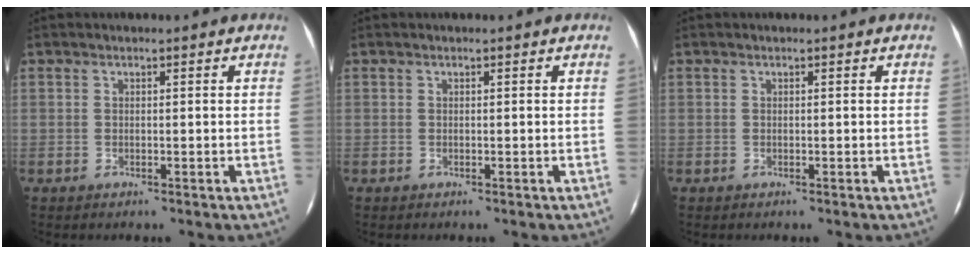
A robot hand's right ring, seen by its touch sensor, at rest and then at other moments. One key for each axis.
{"total": 0.0}
{"total": 0.0}